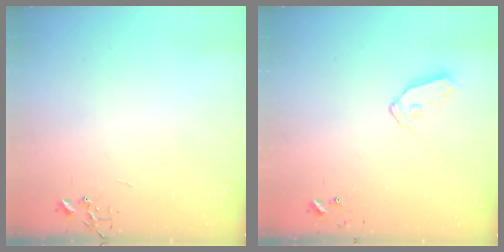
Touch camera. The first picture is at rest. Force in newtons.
{"total": 8.1, "press": 8.1, "slide": 0.7}